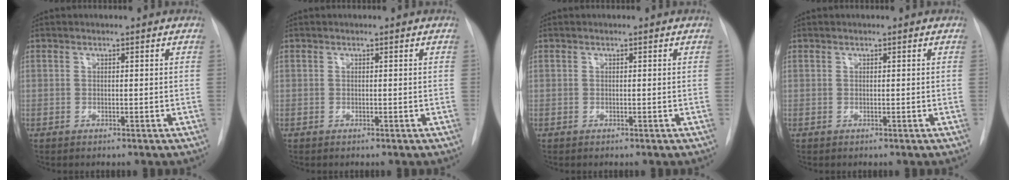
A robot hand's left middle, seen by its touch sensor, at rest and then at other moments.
{"total": 0.0}
{"total": 0.0}
{"total": 0.0}